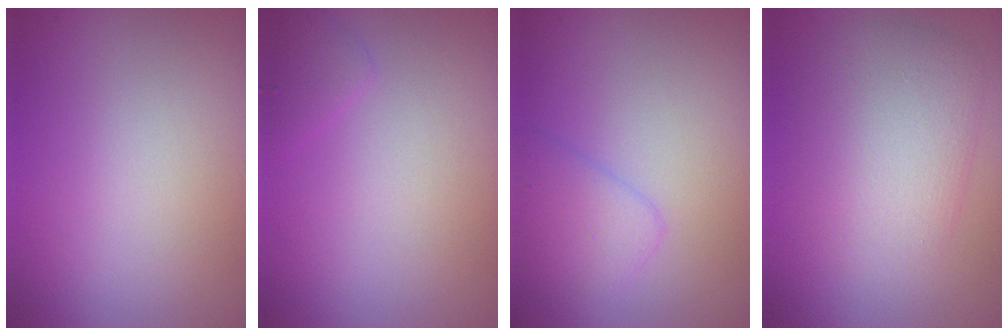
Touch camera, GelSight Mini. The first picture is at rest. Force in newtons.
{"total": 1.1, "press": 1.1, "slide": 0.1}
{"total": 2.4, "press": 2.4, "slide": 0.2}
{"total": 4.6, "press": 4.6, "slide": 0.1}